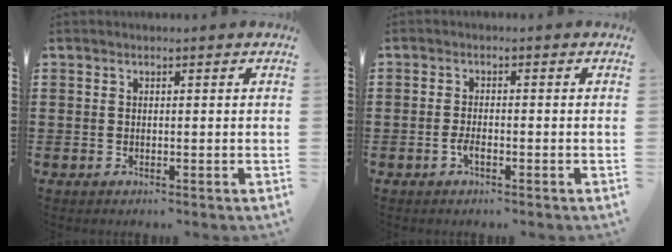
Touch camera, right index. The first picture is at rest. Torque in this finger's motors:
{"motor_torque": [1.10, 1.04, 0.13, 0.06]}